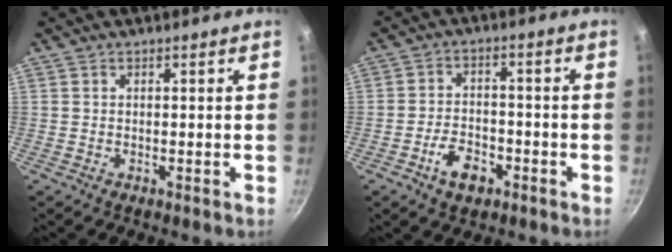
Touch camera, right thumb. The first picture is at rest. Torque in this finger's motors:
{"motor_torque": [0.91, 0.82, 0.91, -0.49, 0.06]}